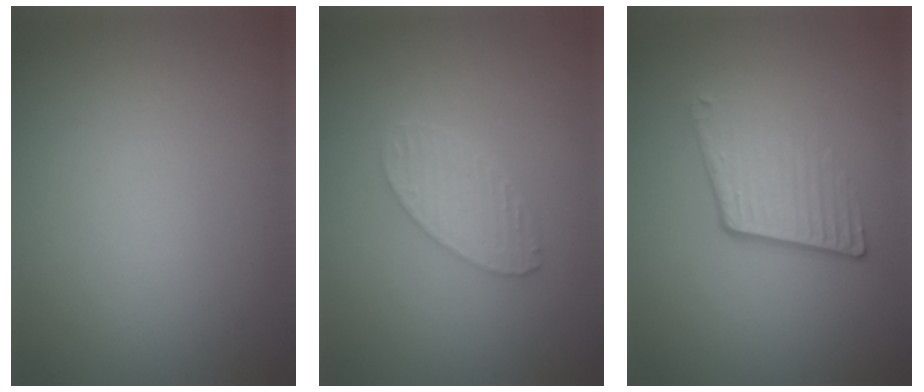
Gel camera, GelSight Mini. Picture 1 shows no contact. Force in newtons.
{"total": 2.3, "press": 2.3, "slide": 0.2}
{"total": 3.9, "press": 2.6, "slide": 2.9}